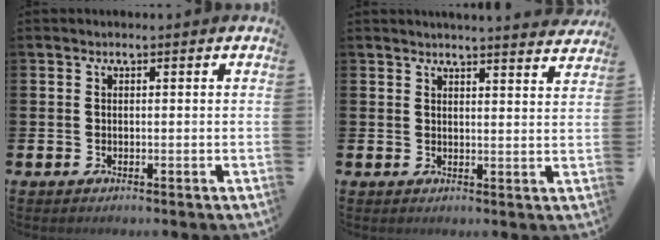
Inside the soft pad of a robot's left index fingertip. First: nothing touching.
{"total": 3.5, "force": [3.5, -0.4, 0.0], "torque": [0.000, -0.025, 0.061]}